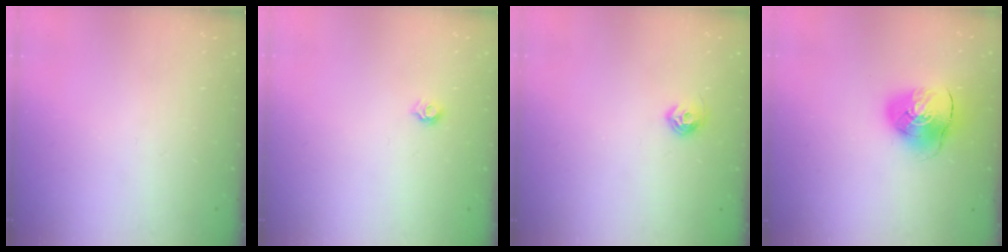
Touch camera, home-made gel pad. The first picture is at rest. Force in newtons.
{"total": 4.6, "press": 4.6, "slide": 0.6}
{"total": 6.9, "press": 6.8, "slide": 1.0}
{"total": 9.8, "press": 9.7, "slide": 1.6}